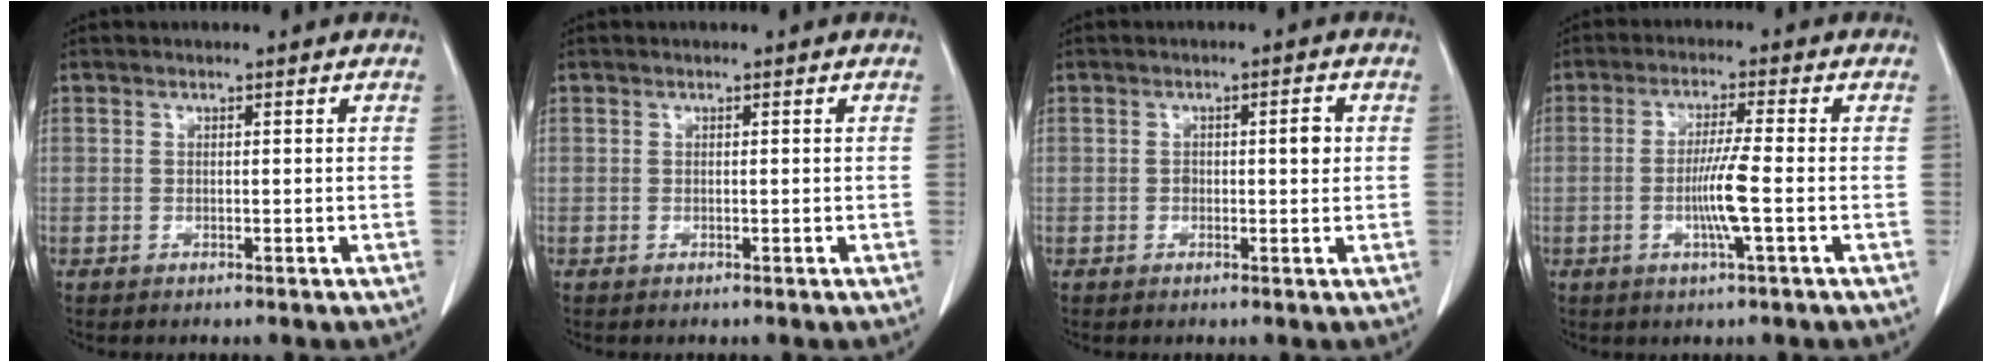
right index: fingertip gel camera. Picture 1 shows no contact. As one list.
[{"total": 0.0}, {"total": 3.0, "force": [0.3, 1.1, 2.7], "torque": [-0.043, 0.007, 0.005]}, {"total": 6.0, "force": [-1.3, -0.6, 5.8], "torque": [-0.111, -0.007, -0.027]}]